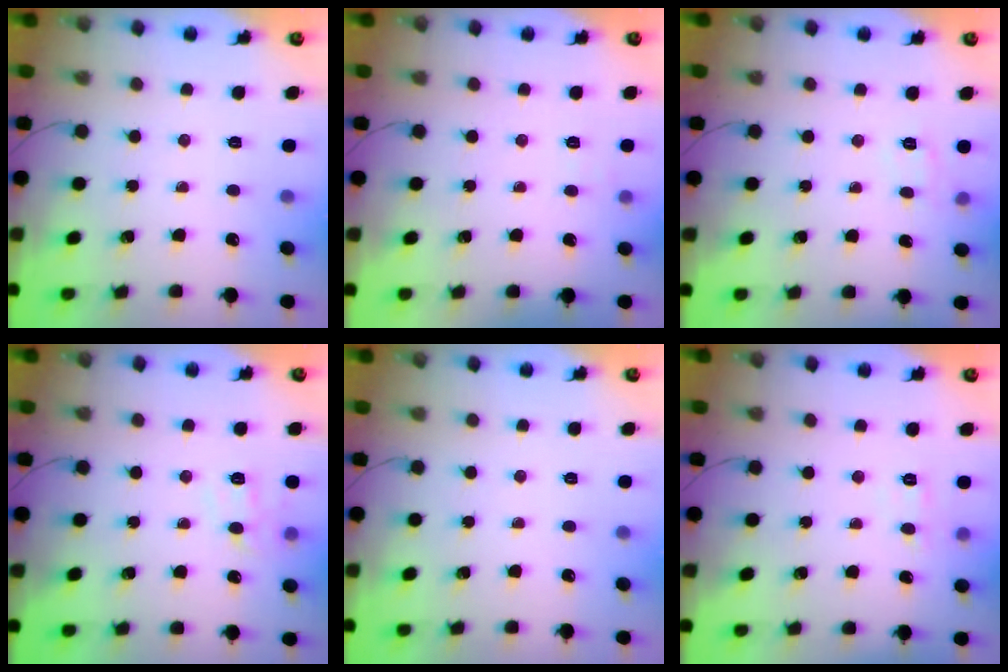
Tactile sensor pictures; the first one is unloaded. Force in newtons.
{"total": 3.6, "press": 3.5, "slide": 1.1}
{"total": 6.6, "press": 6.4, "slide": 1.7}
{"total": 8.0, "press": 7.9, "slide": 1.3}
{"total": 0.0}
{"total": 4.0, "press": 3.8, "slide": 1.4}